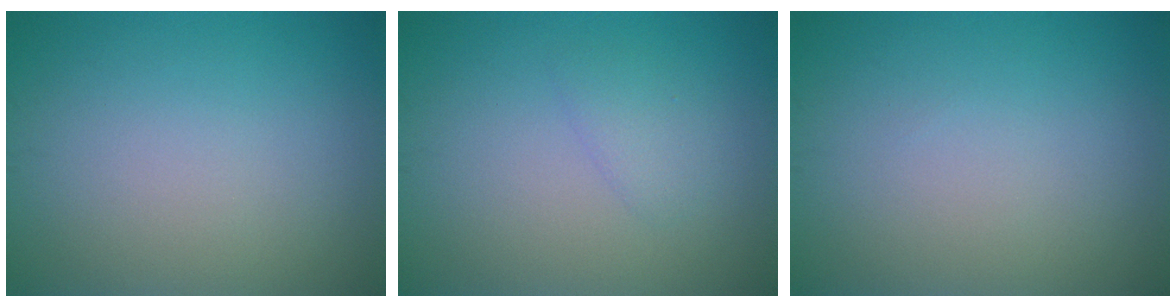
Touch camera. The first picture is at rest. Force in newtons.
{"total": 1.3, "press": 1.3, "slide": 0.1}
{"total": 0.0}